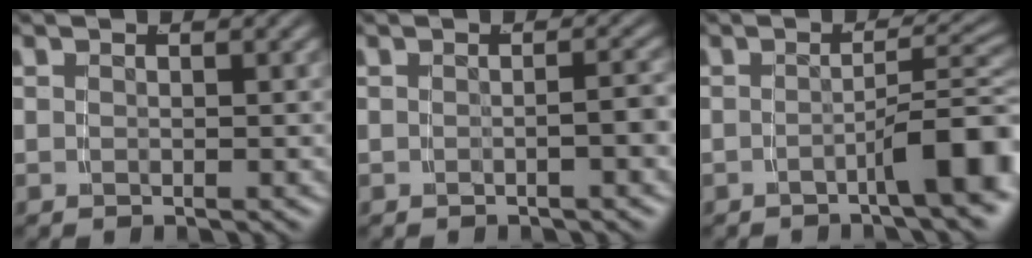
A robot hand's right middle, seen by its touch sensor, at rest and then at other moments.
{"total": 1.6, "force": [-0.8, -0.2, 1.3], "torque": [-0.016, 0.006, -0.012]}
{"total": 5.3, "force": [-2.4, 0.7, 4.6], "torque": [-0.050, 0.009, -0.041]}